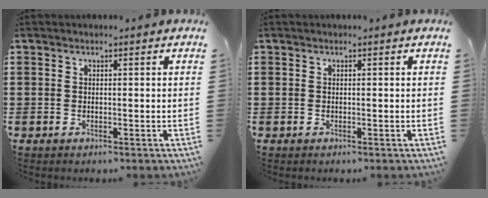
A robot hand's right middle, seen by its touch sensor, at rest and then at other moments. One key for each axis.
{"total": 0.0}